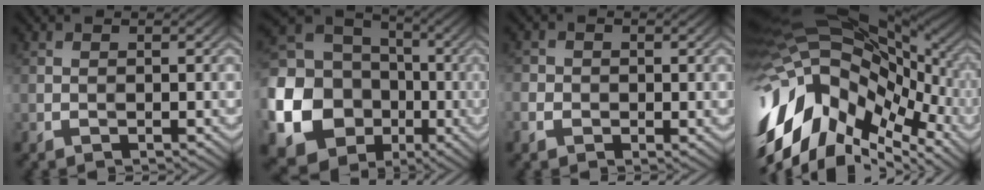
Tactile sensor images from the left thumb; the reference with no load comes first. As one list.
[{"total": 20.3, "force": [-5.6, 17.6, 8.4], "torque": [-0.253, -0.037, -0.125]}, {"total": 2.4, "force": [-0.7, 2.0, 1.1], "torque": [-0.026, -0.006, -0.014]}, {"total": 19.5, "force": [-4.9, 12.0, 14.6], "torque": [-0.288, -0.003, -0.082]}]